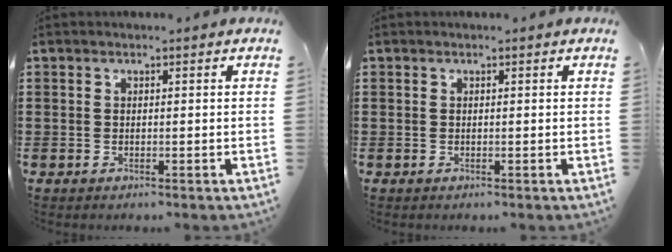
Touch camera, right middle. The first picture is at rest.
{"total": 0.0}